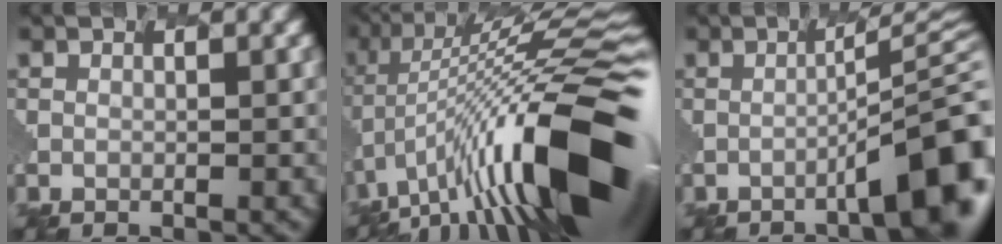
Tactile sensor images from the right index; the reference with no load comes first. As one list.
[{"total": 16.5, "force": [-4.2, 5.0, 15.2], "torque": [-0.232, 0.024, -0.085]}, {"total": 9.3, "force": [-2.7, 2.3, 8.6], "torque": [-0.098, 0.004, -0.046]}]